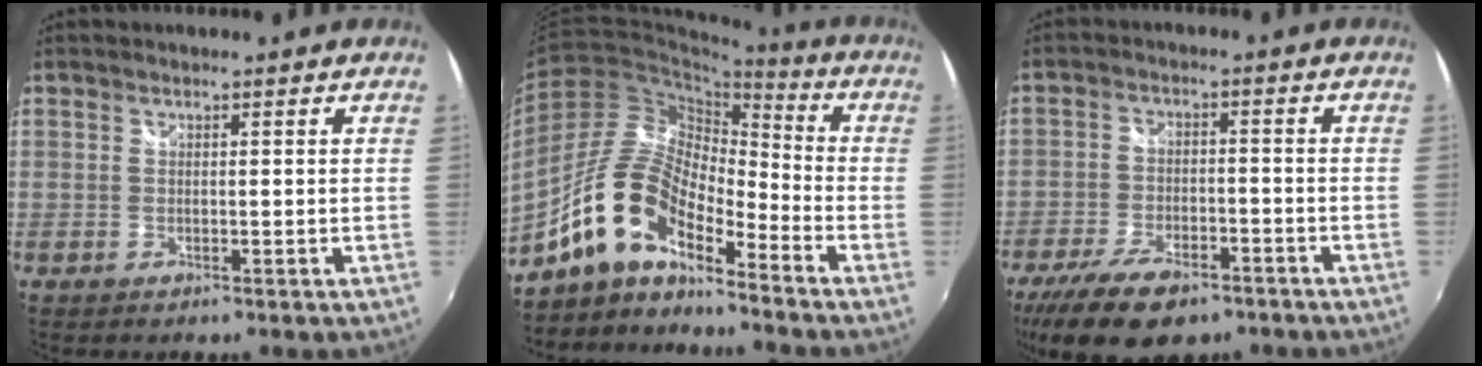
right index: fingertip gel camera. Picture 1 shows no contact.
{"total": 13.4, "force": [-9.0, 4.8, 8.6], "torque": [-0.166, 0.016, -0.184]}
{"total": 14.1, "force": [-9.6, 6.7, 8.0], "torque": [-0.184, -0.022, -0.161]}